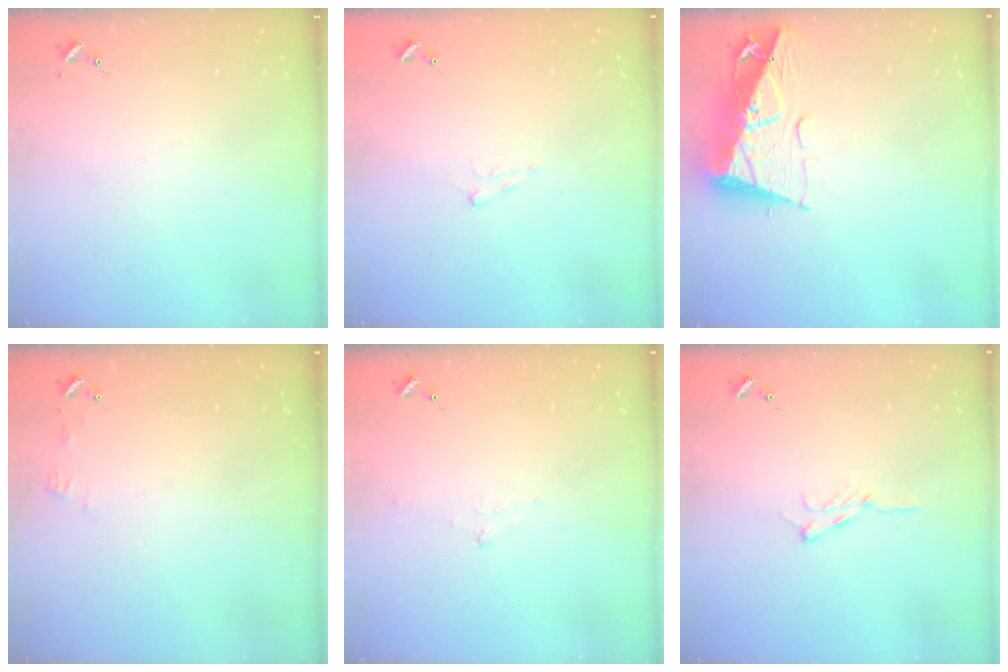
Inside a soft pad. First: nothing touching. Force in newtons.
{"total": 6.0, "press": 6.0, "slide": 0.6}
{"total": 12.5, "press": 12.4, "slide": 1.3}
{"total": 4.2, "press": 4.2, "slide": 0.5}
{"total": 6.7, "press": 6.7, "slide": 0.7}
{"total": 6.5, "press": 6.5, "slide": 0.8}